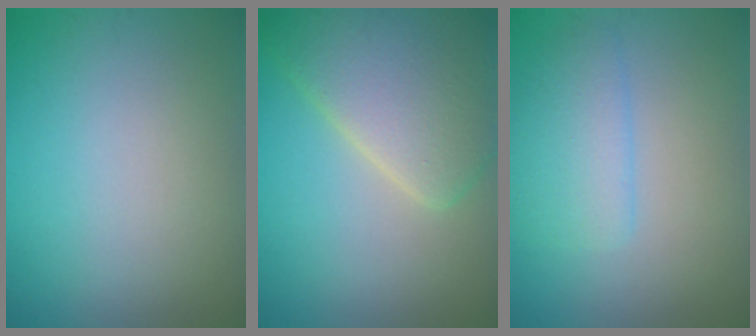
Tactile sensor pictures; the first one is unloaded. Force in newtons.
{"total": 7.3, "press": 7.3, "slide": 0.6}
{"total": 3.1, "press": 3.1, "slide": 0.4}